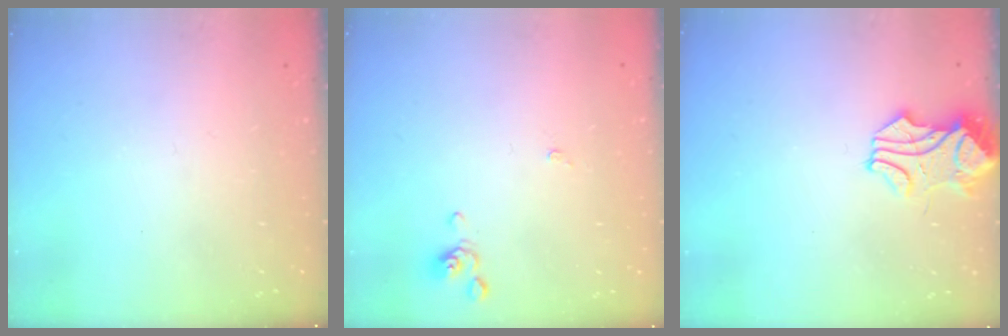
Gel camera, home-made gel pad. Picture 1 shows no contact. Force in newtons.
{"total": 0.0}
{"total": 1.7, "press": 1.5, "slide": 0.8}